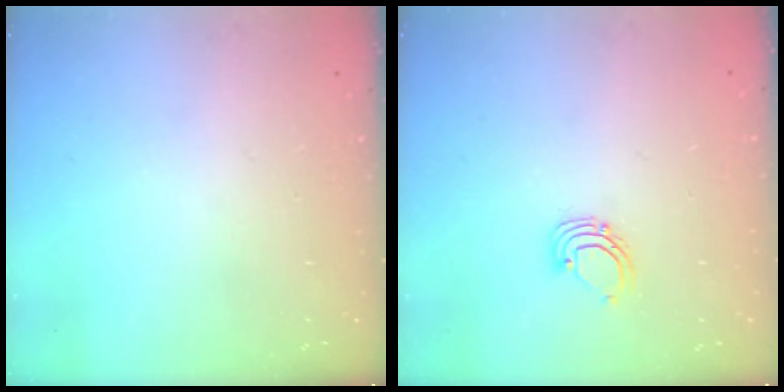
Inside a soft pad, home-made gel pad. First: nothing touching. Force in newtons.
{"total": 2.6, "press": 2.6, "slide": 0.2}